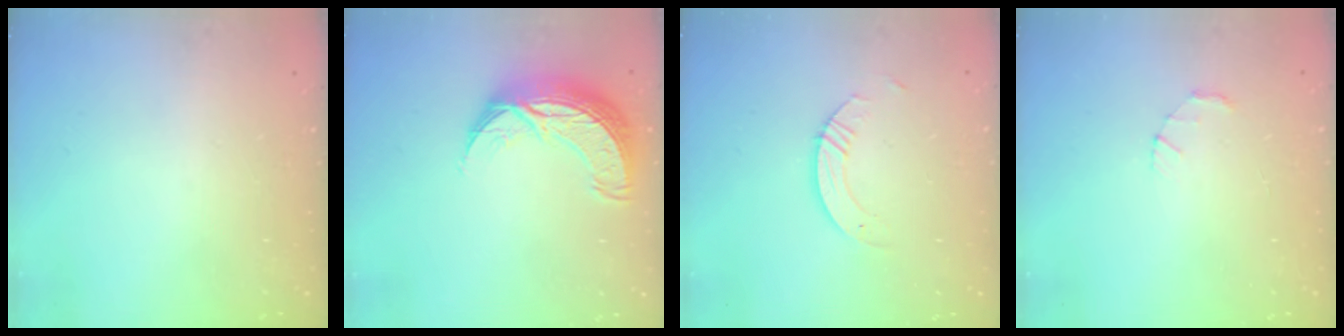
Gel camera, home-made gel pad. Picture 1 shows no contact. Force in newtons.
{"total": 10.8, "press": 10.7, "slide": 1.0}
{"total": 3.7, "press": 3.7, "slide": 0.3}
{"total": 1.4, "press": 1.3, "slide": 0.3}